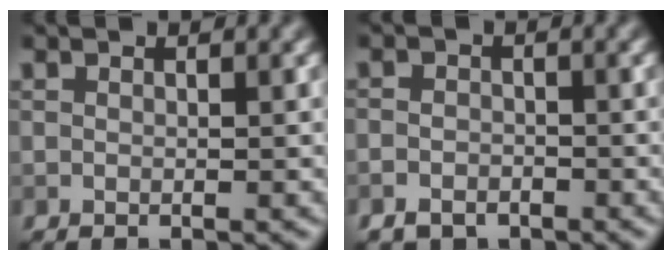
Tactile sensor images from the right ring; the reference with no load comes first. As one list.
[{"total": 2.2, "force": [-1.5, 1.5, 0.7], "torque": [-0.011, 0.000, -0.032]}]